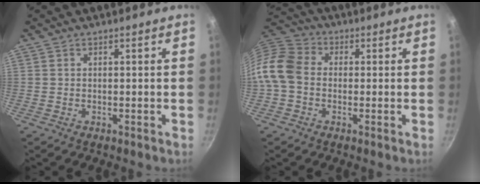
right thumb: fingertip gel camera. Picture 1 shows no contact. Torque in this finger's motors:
{"motor_torque": [0.42, 0.92, 0.67, -0.45, 0.37]}